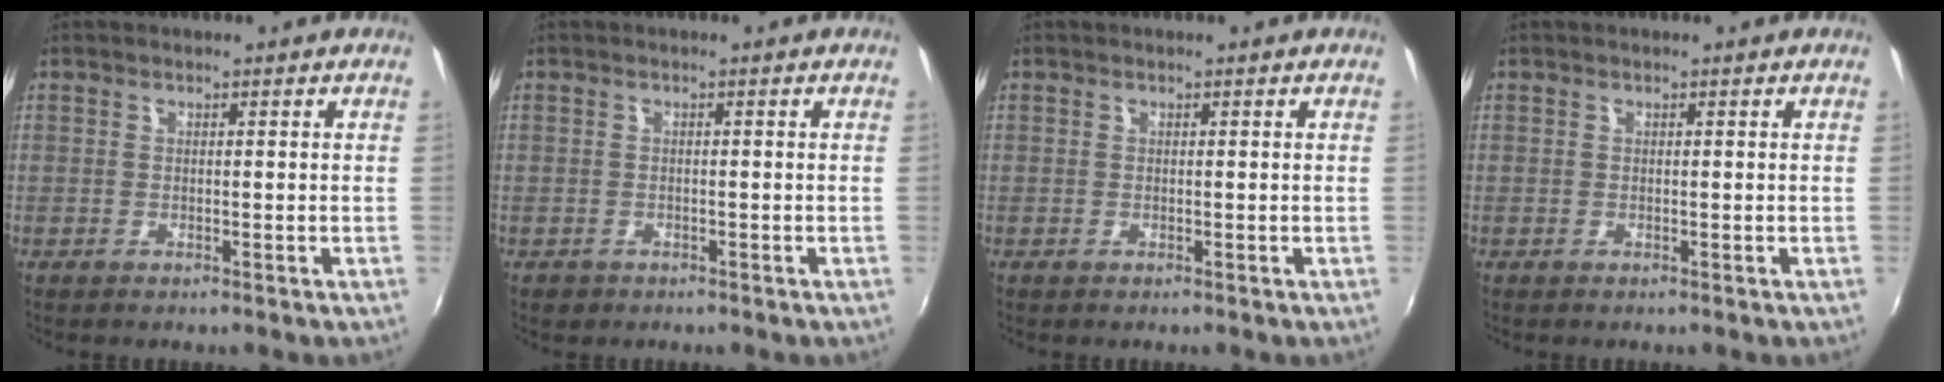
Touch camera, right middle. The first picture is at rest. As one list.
[{"total": 1.6, "force": [-0.9, 1.3, 0.4], "torque": [-0.012, -0.004, -0.013]}, {"total": 0.0}, {"total": 0.0}]